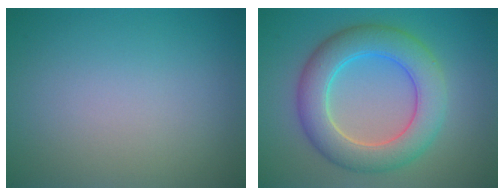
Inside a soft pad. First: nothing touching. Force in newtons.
{"total": 7.0, "press": 7.0, "slide": 0.2}